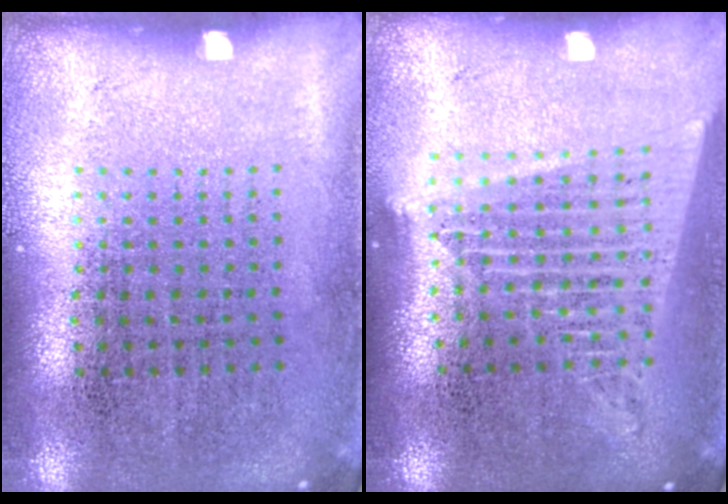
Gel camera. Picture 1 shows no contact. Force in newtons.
{"total": 1.8, "press": 1.6, "slide": 0.9}